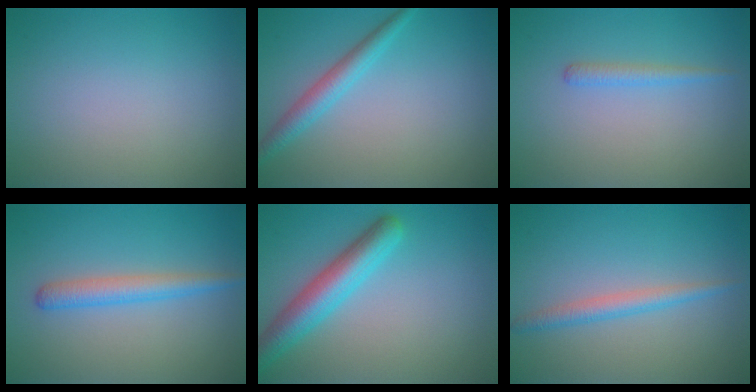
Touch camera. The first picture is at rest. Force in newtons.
{"total": 2.6, "press": 2.6, "slide": 0.1}
{"total": 1.3, "press": 1.3, "slide": 0.0}
{"total": 2.6, "press": 2.6, "slide": 0.1}
{"total": 4.8, "press": 4.8, "slide": 0.2}
{"total": 2.0, "press": 2.0, "slide": 0.1}